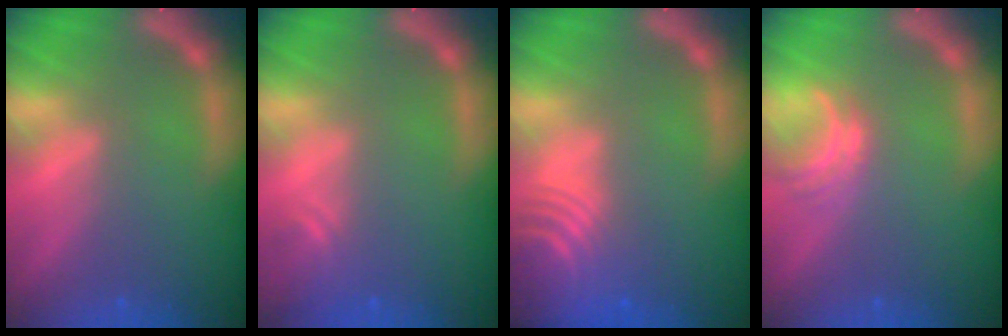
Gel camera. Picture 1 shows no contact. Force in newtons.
{"total": 1.9}
{"total": 10.1}
{"total": 2.5}